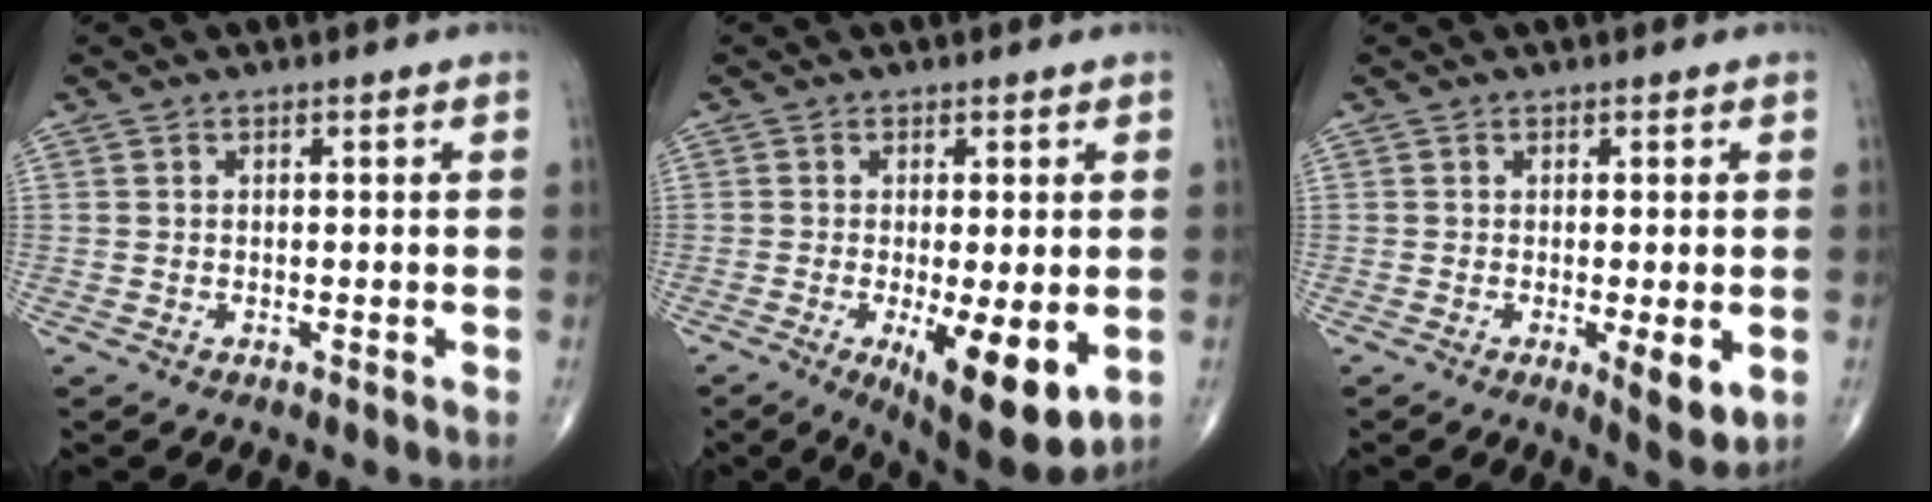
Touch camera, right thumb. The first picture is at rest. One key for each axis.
{"total": 11.8, "fx": -3.1, "fy": 3.5, "fz": 10.8, "tx": -0.160, "ty": -0.027, "tz": -0.039}
{"total": 5.3, "fx": -1.1, "fy": 1.3, "fz": 5.0, "tx": -0.076, "ty": -0.019, "tz": -0.017}